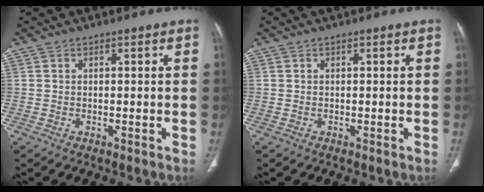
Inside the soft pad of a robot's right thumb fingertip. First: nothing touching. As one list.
[{"total": 0.0}]